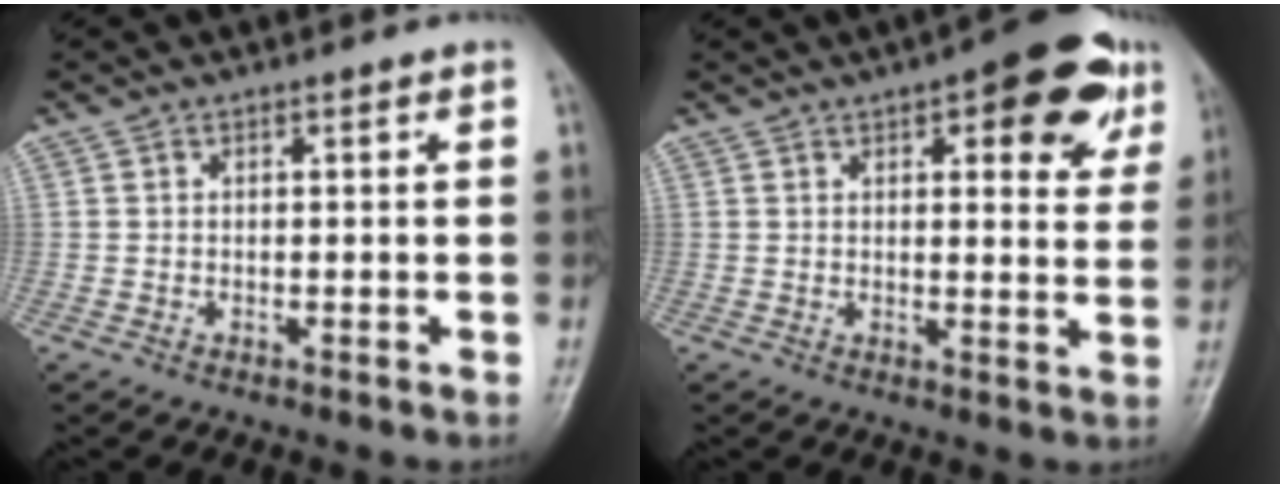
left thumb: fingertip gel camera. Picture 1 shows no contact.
{"total": 12.9, "force": [6.3, 5.2, 10.0], "torque": [-0.081, -0.014, 0.071]}